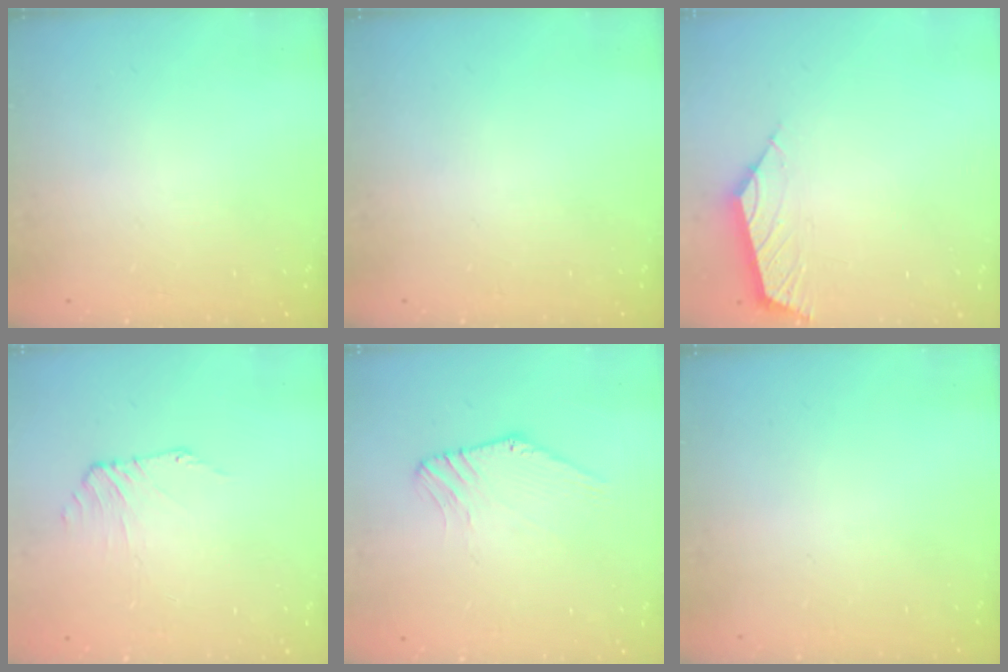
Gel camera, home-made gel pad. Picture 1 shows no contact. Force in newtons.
{"total": 0.0}
{"total": 2.8, "press": 2.7, "slide": 0.7}
{"total": 0.0}
{"total": 0.5, "press": 0.5, "slide": 0.3}
{"total": 0.0}